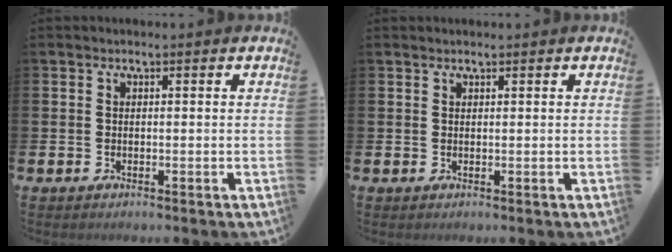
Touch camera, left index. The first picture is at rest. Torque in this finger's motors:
{"motor_torque": [-0.68, -1.46, -1.05, -0.04]}